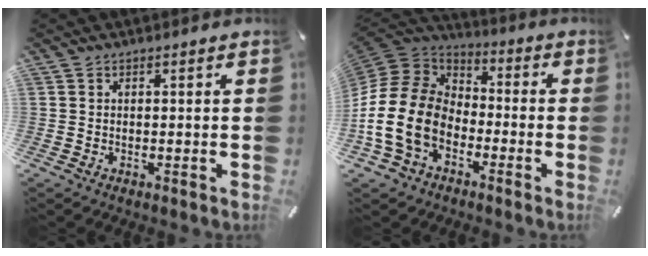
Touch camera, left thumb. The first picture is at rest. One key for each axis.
{"total": 16.7, "fx": -6.5, "fy": 12.2, "fz": 9.3, "tx": -0.211, "ty": 0.030, "tz": -0.119}